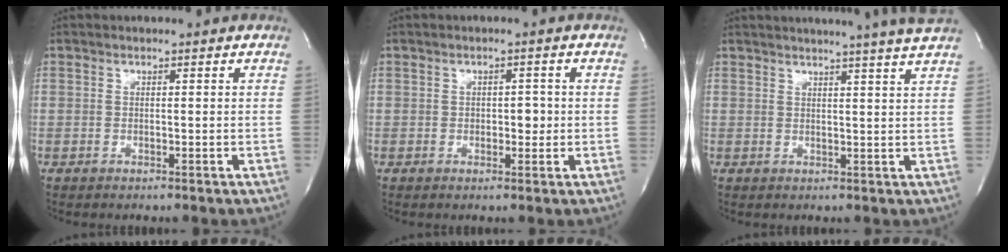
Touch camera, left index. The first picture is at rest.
{"total": 2.1, "force": [-0.1, 1.3, 1.7], "torque": [-0.019, 0.002, -0.001]}
{"total": 10.6, "force": [9.4, -1.7, 4.5], "torque": [-0.068, -0.021, 0.099]}